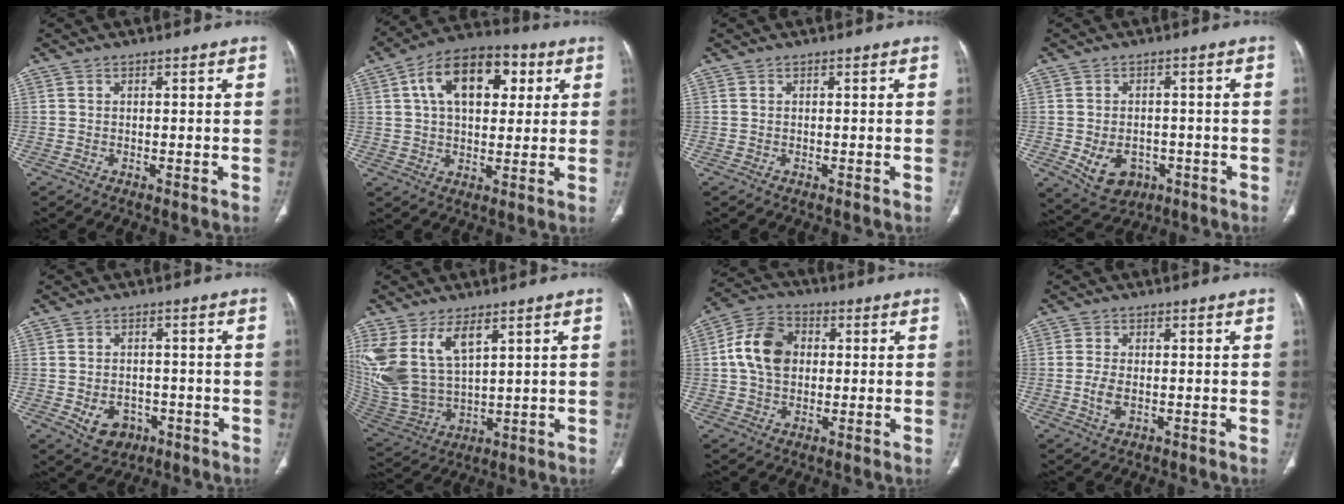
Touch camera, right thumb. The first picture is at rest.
{"total": 16.5, "force": [5.2, 9.6, 12.3], "torque": [-0.170, 0.011, 0.076]}
{"total": 0.0}
{"total": 7.6, "force": [-2.2, 5.8, 4.4], "torque": [-0.058, 0.012, -0.018]}
{"total": 6.2, "force": [-2.2, 4.8, 3.2], "torque": [-0.035, 0.014, -0.022]}
{"total": 15.4, "force": [7.1, 7.9, 11.2], "torque": [-0.233, -0.029, 0.163]}
{"total": 11.0, "force": [1.1, 8.1, 7.2], "torque": [-0.120, 0.019, 0.012]}
{"total": 3.6, "force": [-0.5, 2.0, 2.9], "torque": [-0.063, -0.003, -0.010]}